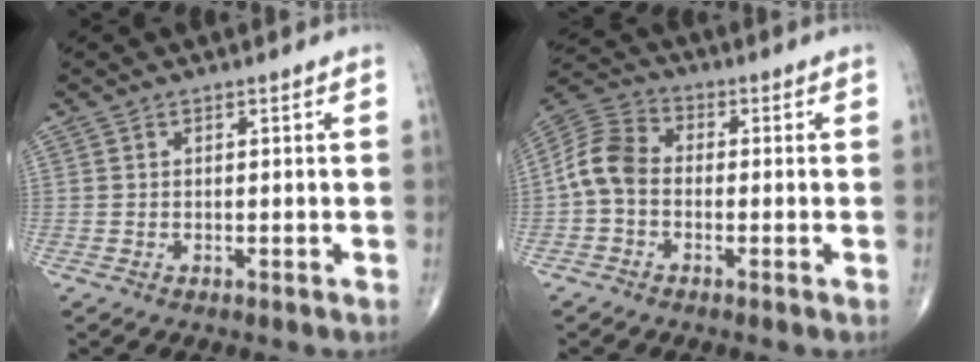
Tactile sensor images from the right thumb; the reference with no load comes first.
{"total": 7.7, "force": [-1.2, 5.5, 5.2], "torque": [-0.095, 0.024, -0.041]}